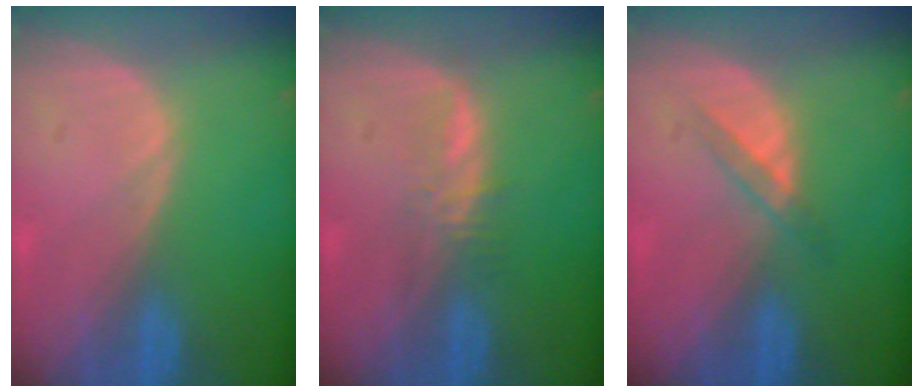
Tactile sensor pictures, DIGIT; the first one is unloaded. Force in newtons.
{"total": 2.4, "press": 2.4, "slide": 0.2}
{"total": 2.4, "press": 2.2, "slide": 1.1}